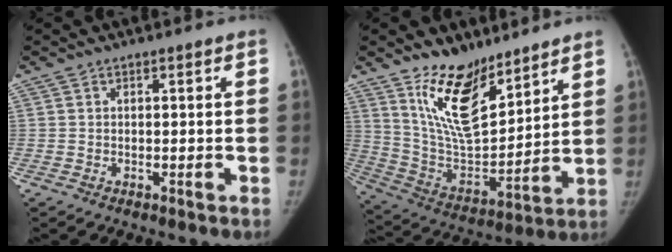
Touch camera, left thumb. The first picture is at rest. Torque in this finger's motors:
{"motor_torque": [0.37, 0.25, 1.46, -1.32, 0.29]}